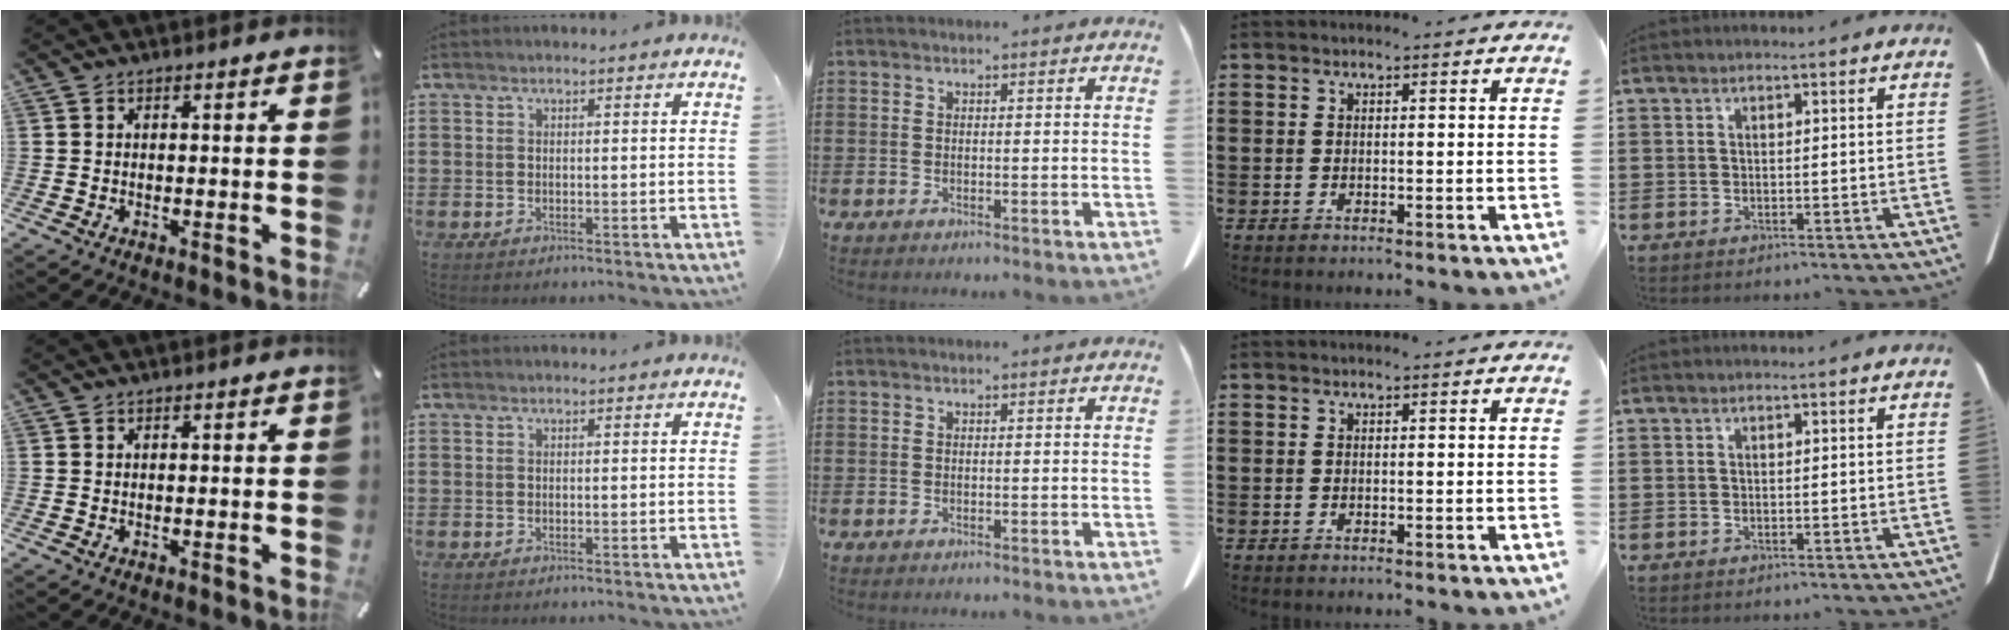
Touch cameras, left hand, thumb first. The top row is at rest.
{}